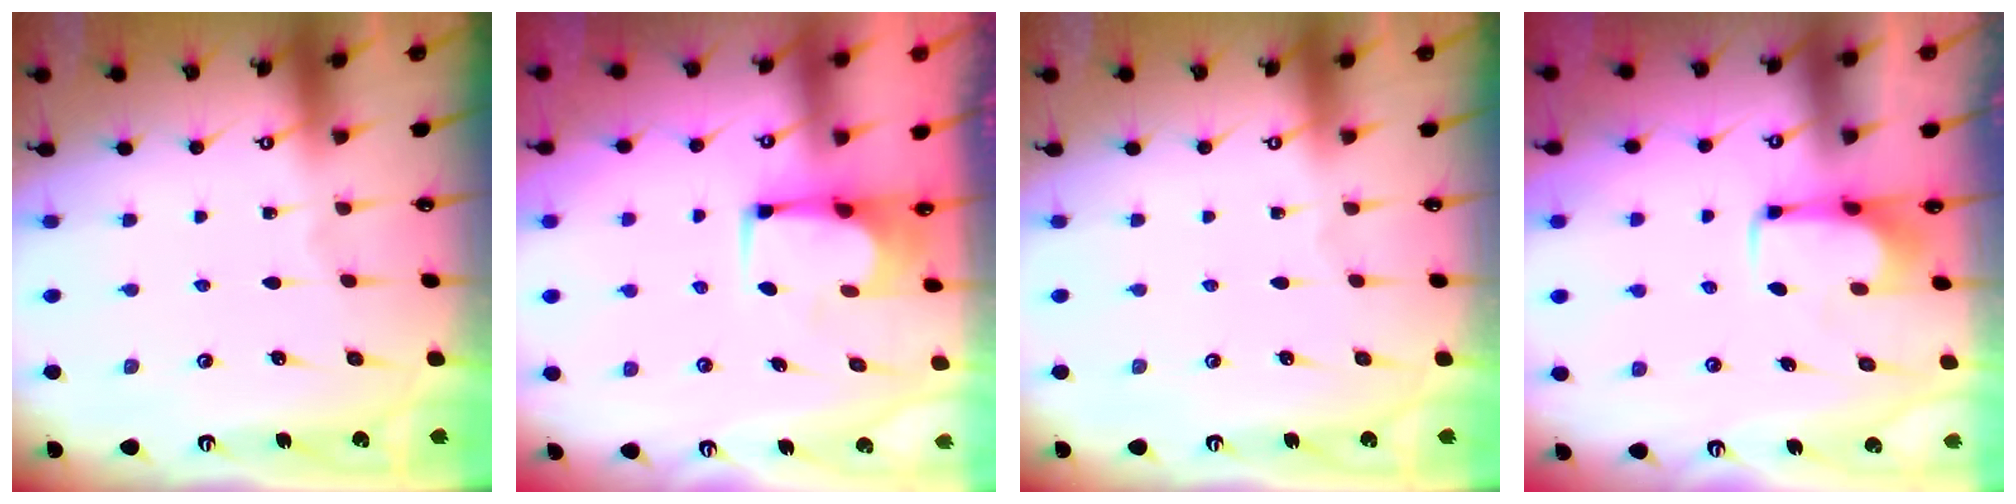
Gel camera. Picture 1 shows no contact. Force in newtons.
{"total": 1.8, "press": 1.7, "slide": 0.3}
{"total": 0.0}
{"total": 2.0, "press": 1.9, "slide": 0.4}